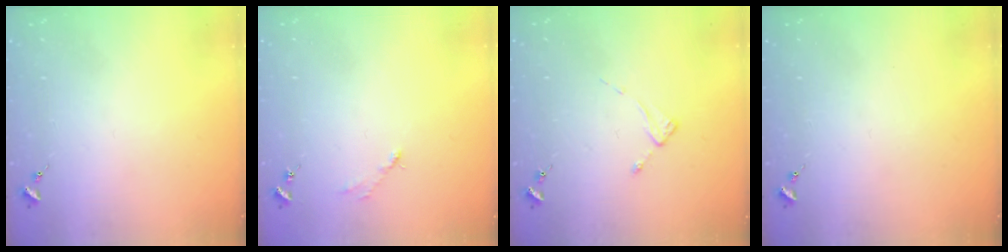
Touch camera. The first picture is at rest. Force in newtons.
{"total": 2.9, "press": 2.9, "slide": 0.4}
{"total": 2.4, "press": 2.4, "slide": 0.3}
{"total": 0.0}